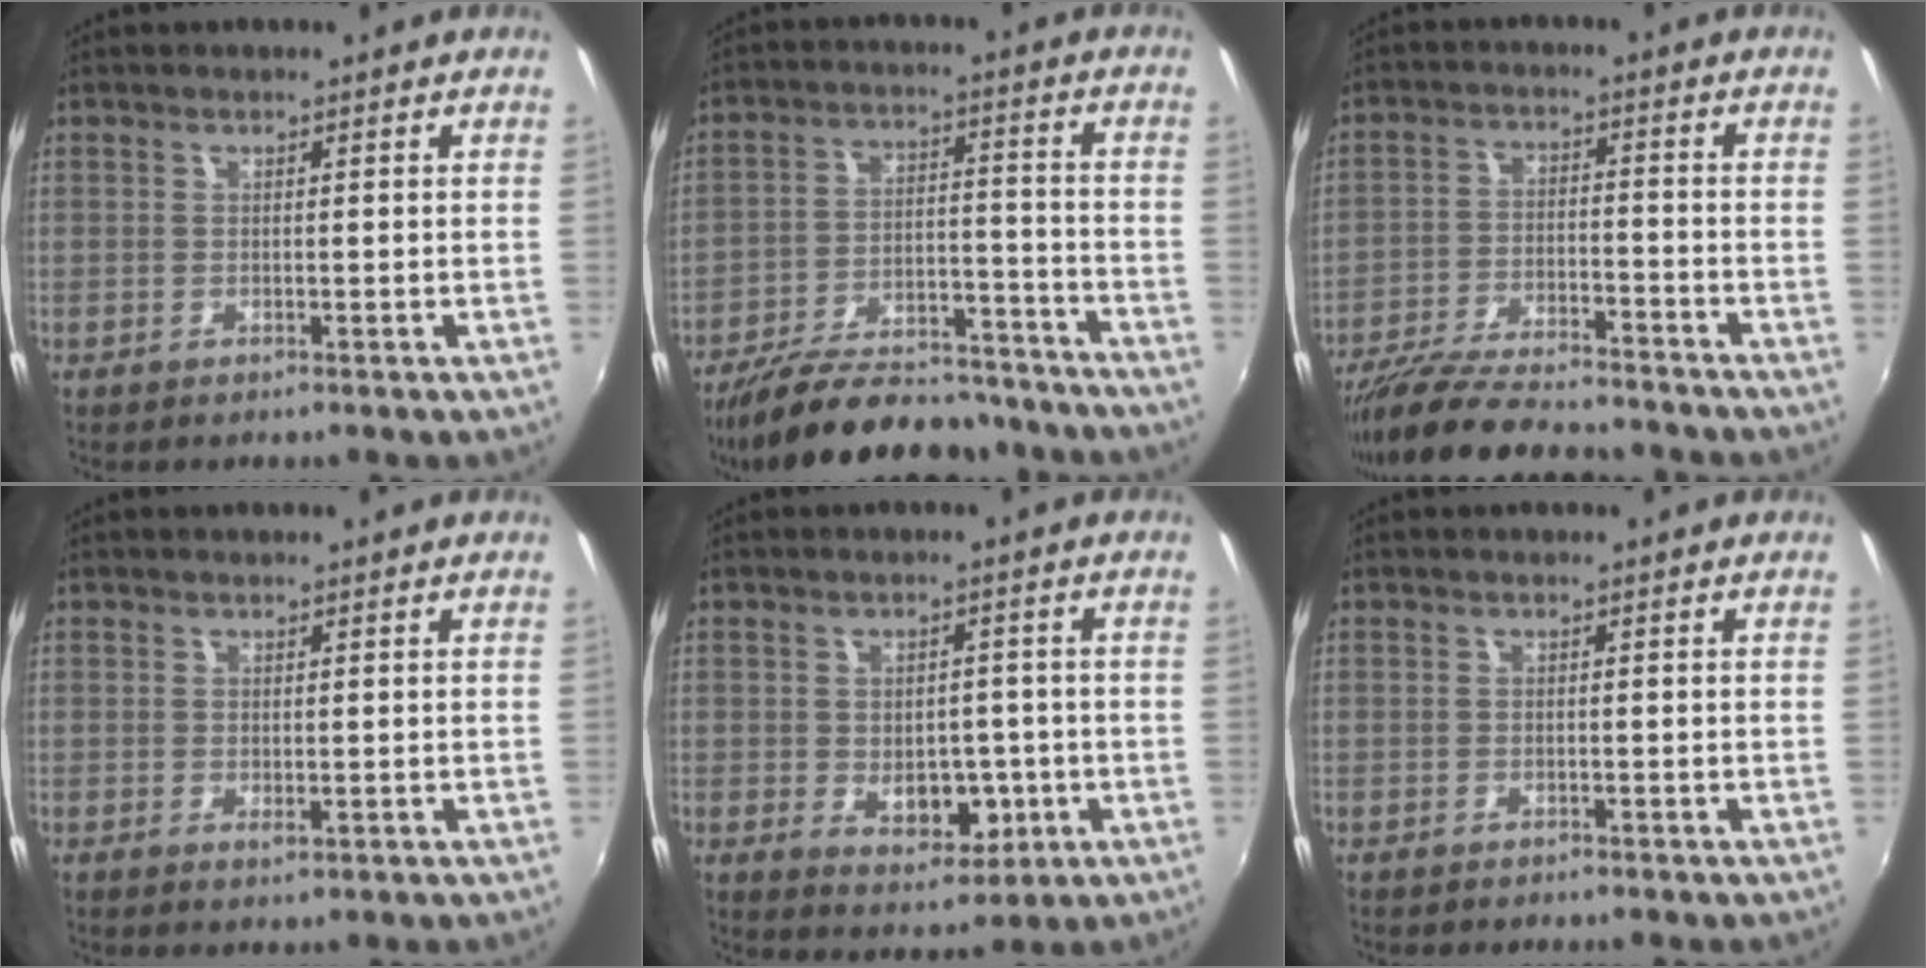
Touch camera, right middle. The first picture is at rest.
{"total": 23.4, "force": [-19.9, 7.1, 10.0], "torque": [-0.190, -0.006, -0.280]}
{"total": 16.6, "force": [-14.6, 3.0, 7.3], "torque": [-0.156, -0.029, -0.244]}
{"total": 0.7, "force": [0.2, 0.4, 0.5], "torque": [-0.008, -0.003, 0.002]}
{"total": 7.3, "force": [-1.6, 5.0, 5.1], "torque": [-0.083, -0.009, -0.013]}
{"total": 0.7, "force": [-0.6, 0.2, 0.0], "torque": [-0.004, -0.001, -0.011]}